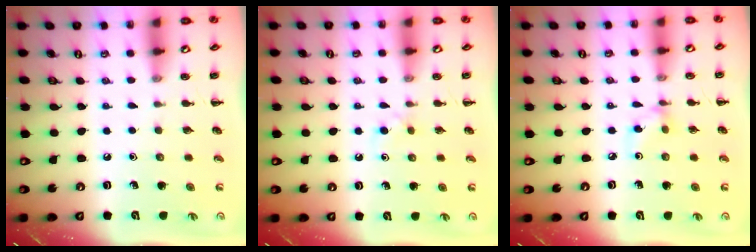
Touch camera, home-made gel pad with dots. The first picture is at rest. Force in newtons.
{"total": 3.9, "press": 3.6, "slide": 1.4}
{"total": 3.7, "press": 3.5, "slide": 1.1}